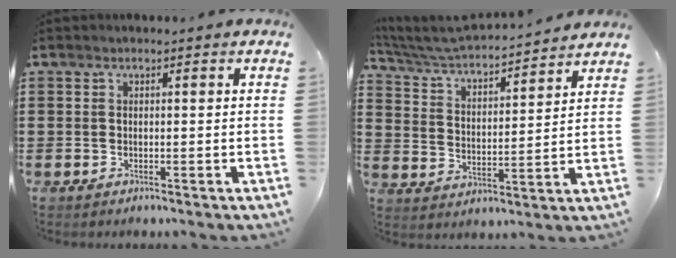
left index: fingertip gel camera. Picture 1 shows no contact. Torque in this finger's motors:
{"motor_torque": [1.05, -1.09, 0.09, 0.07]}